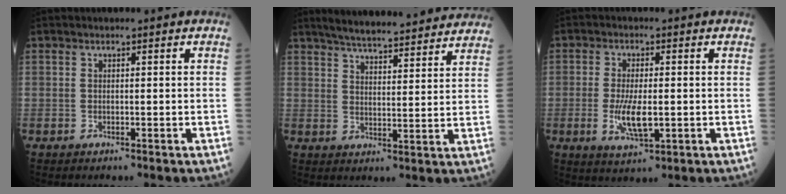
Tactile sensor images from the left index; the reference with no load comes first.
{"total": 18.5, "force": [16.9, 2.4, 7.3], "torque": [-0.101, 0.012, 0.222]}
{"total": 5.9, "force": [-1.1, 1.8, 5.5], "torque": [-0.116, -0.011, -0.016]}